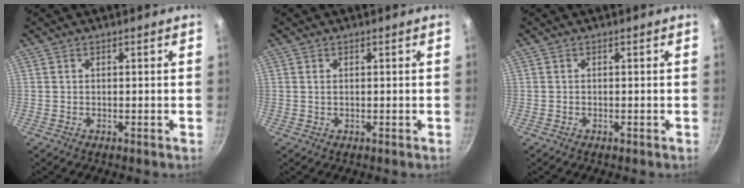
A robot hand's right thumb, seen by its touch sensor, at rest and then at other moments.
{"total": 0.7, "force": [0.2, 0.4, 0.6], "torque": [-0.012, 0.001, 0.005]}
{"total": 0.0}